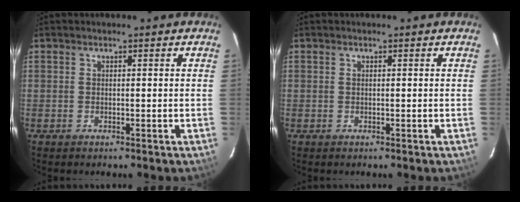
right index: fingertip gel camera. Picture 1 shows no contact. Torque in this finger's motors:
{"motor_torque": [-0.24, 0.14, 0.03, 0.01]}